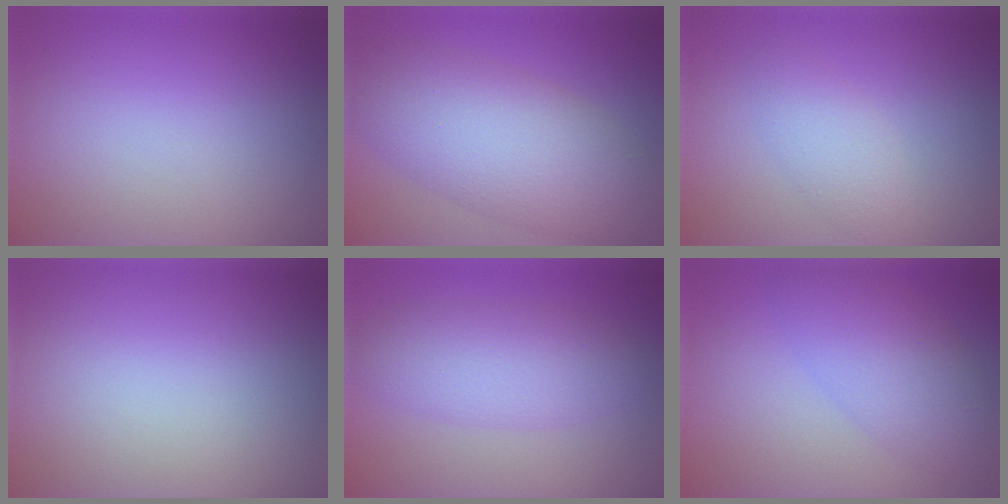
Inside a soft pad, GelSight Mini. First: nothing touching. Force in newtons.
{"total": 8.3, "press": 8.3, "slide": 0.1}
{"total": 2.2, "press": 2.2, "slide": 0.2}
{"total": 0.0}
{"total": 4.8, "press": 4.8, "slide": 0.1}
{"total": 4.7, "press": 4.7, "slide": 0.3}